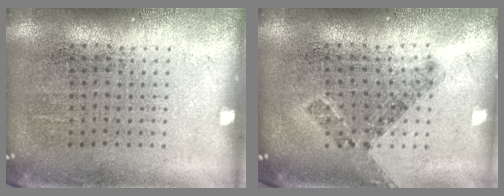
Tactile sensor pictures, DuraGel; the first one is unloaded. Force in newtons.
{"total": 0.7, "press": 0.7, "slide": 0.3}